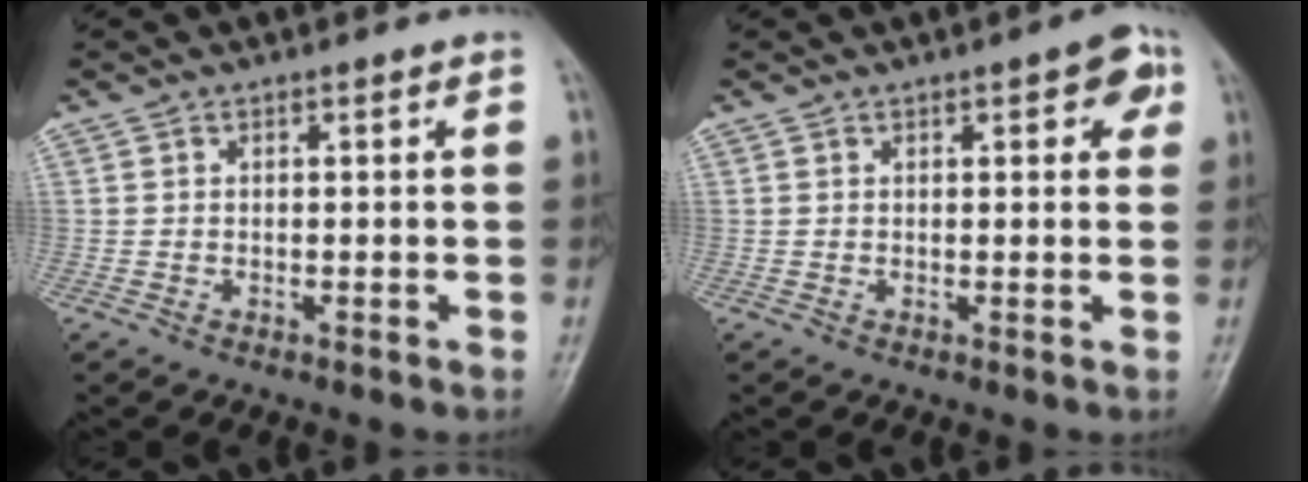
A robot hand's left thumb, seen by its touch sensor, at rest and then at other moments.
{"total": 4.6, "force": [1.9, 1.9, 3.8], "torque": [-0.028, 0.000, 0.015]}